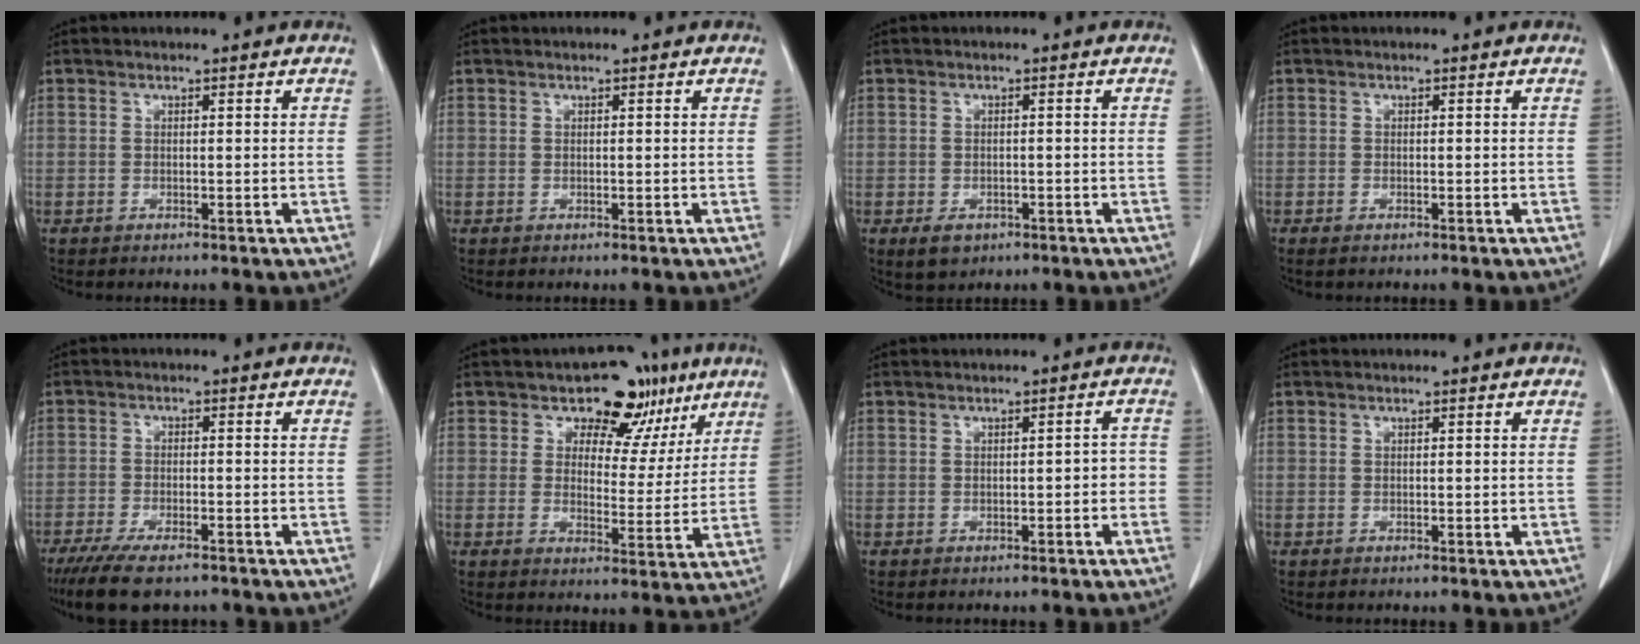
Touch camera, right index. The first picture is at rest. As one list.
[{"total": 0.0}, {"total": 3.3, "force": [-1.8, 2.1, 1.8], "torque": [-0.031, -0.003, -0.020]}, {"total": 1.0, "force": [-0.6, 0.3, 0.7], "torque": [-0.012, -0.001, -0.010]}, {"total": 9.3, "force": [-7.0, 2.5, 5.5], "torque": [-0.091, -0.019, -0.117]}, {"total": 9.3, "force": [5.4, 6.2, 4.2], "torque": [-0.034, 0.012, 0.072]}, {"total": 2.3, "force": [-0.8, 1.1, 1.9], "torque": [-0.019, 0.016, -0.011]}, {"total": 0.0}]